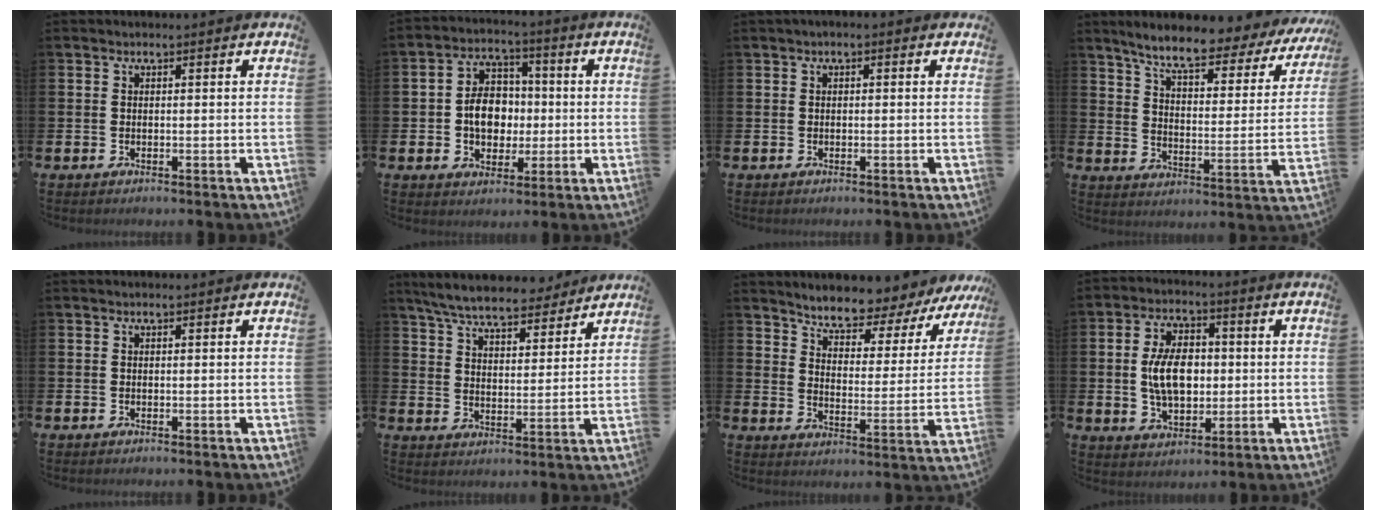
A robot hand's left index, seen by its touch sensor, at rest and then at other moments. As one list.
[{"total": 7.0, "force": [-0.3, 5.5, 4.4], "torque": [-0.082, 0.017, -0.010]}, {"total": 0.6, "force": [-0.2, 0.3, 0.4], "torque": [-0.004, 0.002, -0.007]}, {"total": 7.6, "force": [6.5, 1.3, 3.8], "torque": [-0.096, -0.043, 0.104]}, {"total": 0.0}, {"total": 7.6, "force": [7.1, 1.5, 2.1], "torque": [-0.065, -0.039, 0.126]}, {"total": 6.6, "force": [6.4, 0.7, 1.4], "torque": [-0.052, -0.060, 0.104]}, {"total": 7.9, "force": [0.4, 4.9, 6.2], "torque": [-0.124, 0.009, 0.000]}]